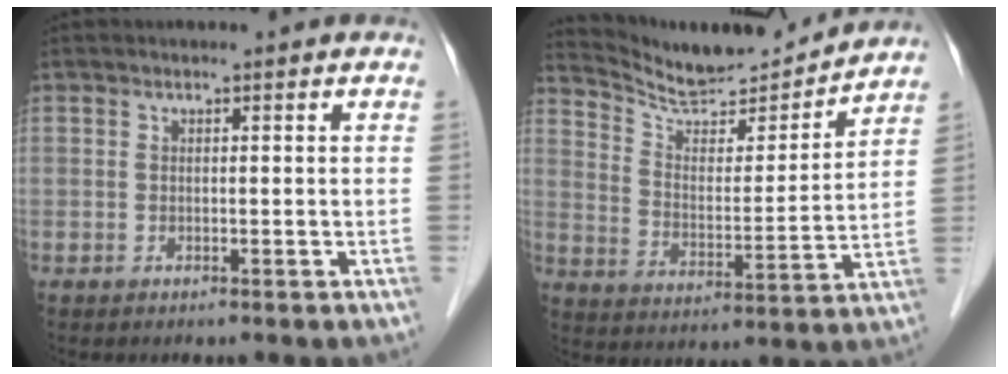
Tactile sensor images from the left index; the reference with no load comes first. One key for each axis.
{"total": 13.1, "fx": 12.7, "fy": 0.7, "fz": 2.9, "tx": -0.057, "ty": -0.008, "tz": 0.214}